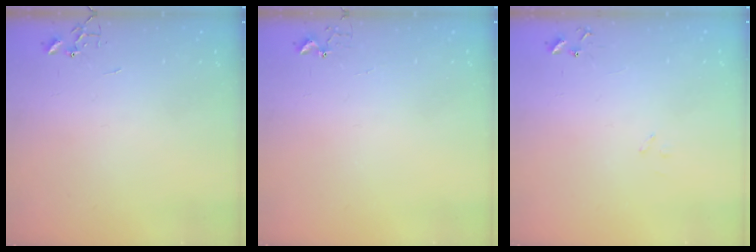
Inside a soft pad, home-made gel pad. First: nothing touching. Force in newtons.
{"total": 3.8, "press": 3.8, "slide": 0.3}
{"total": 7.8, "press": 7.8, "slide": 0.7}